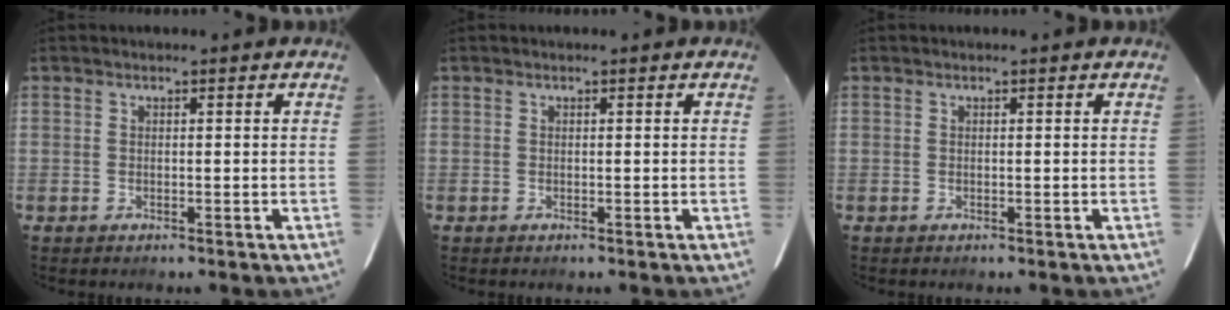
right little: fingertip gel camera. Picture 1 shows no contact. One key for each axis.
{"total": 0.0}
{"total": 0.0}